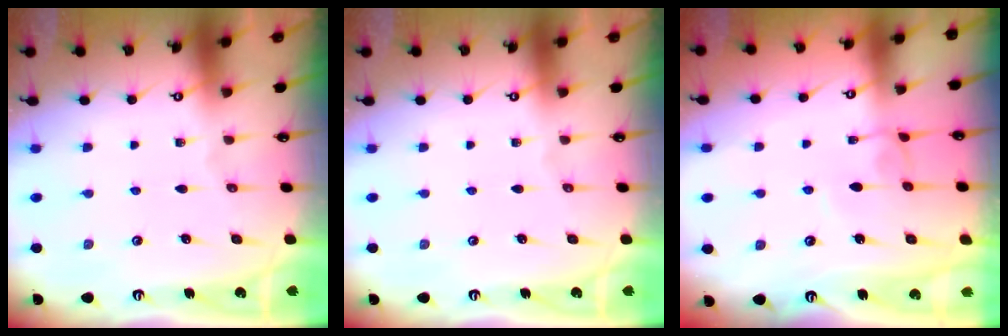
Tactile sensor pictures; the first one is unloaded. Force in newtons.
{"total": 0.0}
{"total": 0.7, "press": 0.6, "slide": 0.4}